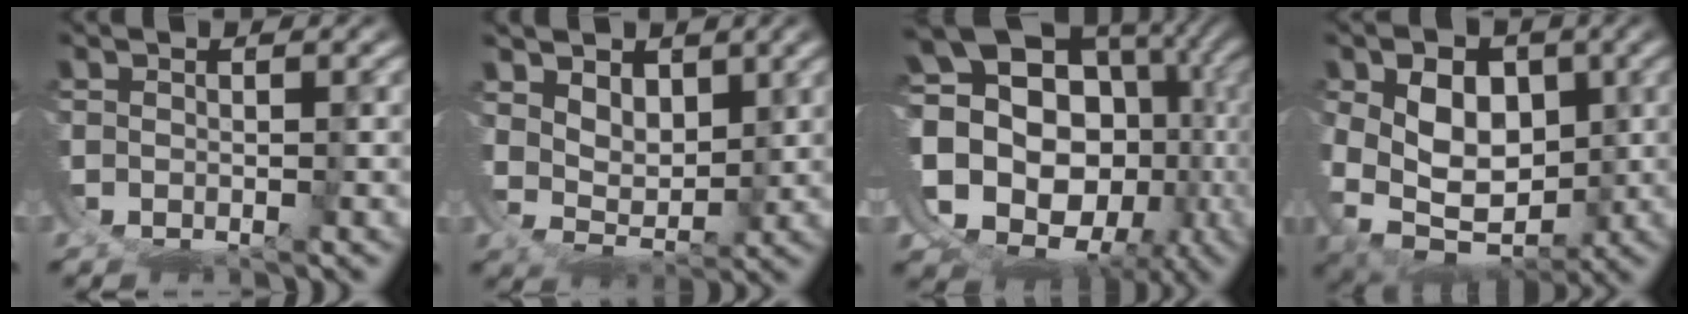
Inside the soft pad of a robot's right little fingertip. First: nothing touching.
{"total": 5.3, "force": [3.7, 3.4, 1.5], "torque": [-0.048, -0.012, 0.054]}
{"total": 23.3, "force": [-1.9, 20.1, 11.8], "torque": [-0.260, -0.068, -0.026]}
{"total": 9.9, "force": [0.0, 8.1, 5.7], "torque": [-0.153, -0.051, 0.017]}